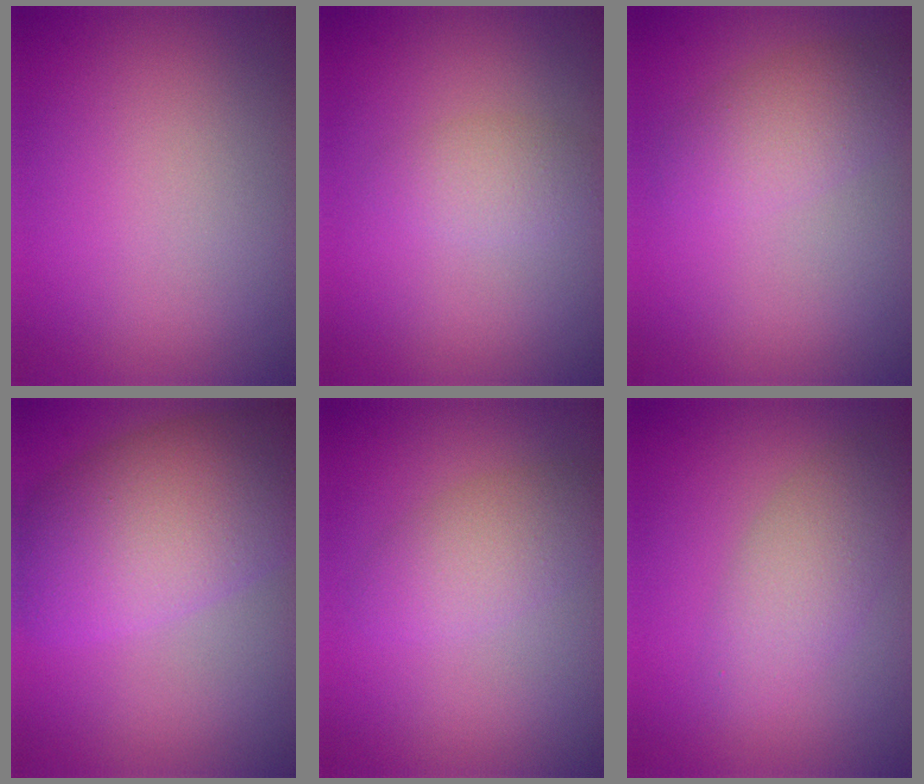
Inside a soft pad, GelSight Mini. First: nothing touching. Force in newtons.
{"total": 1.8, "press": 1.8, "slide": 0.1}
{"total": 3.0, "press": 3.0, "slide": 0.1}
{"total": 9.0, "press": 9.0, "slide": 0.5}
{"total": 3.1, "press": 3.1, "slide": 0.1}
{"total": 3.6, "press": 3.6, "slide": 0.1}